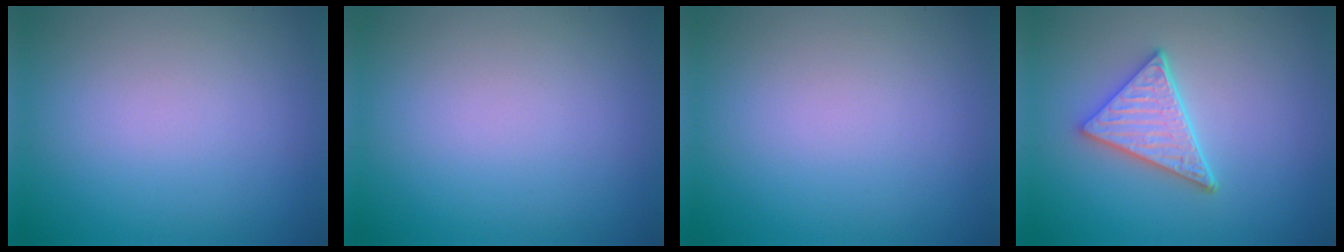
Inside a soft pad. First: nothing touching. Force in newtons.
{"total": 0.0}
{"total": 0.0}
{"total": 4.3, "press": 3.6, "slide": 2.3}